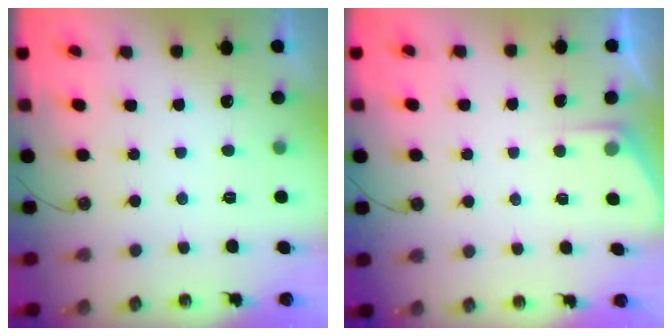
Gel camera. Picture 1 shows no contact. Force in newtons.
{"total": 2.7, "press": 2.7, "slide": 0.3}